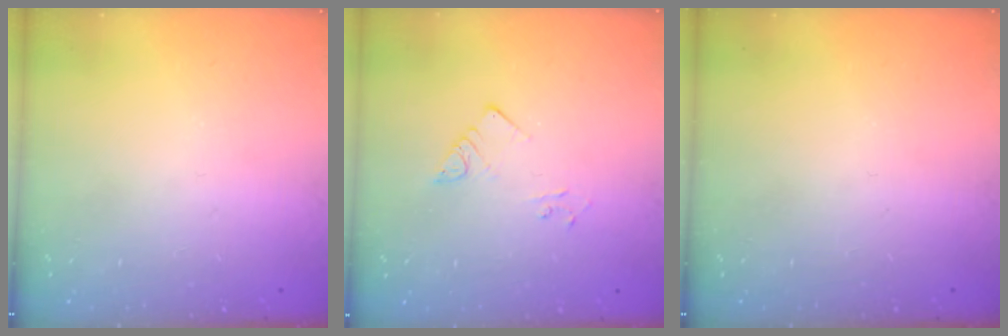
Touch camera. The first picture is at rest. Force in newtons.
{"total": 2.2, "press": 2.2, "slide": 0.2}
{"total": 0.0}